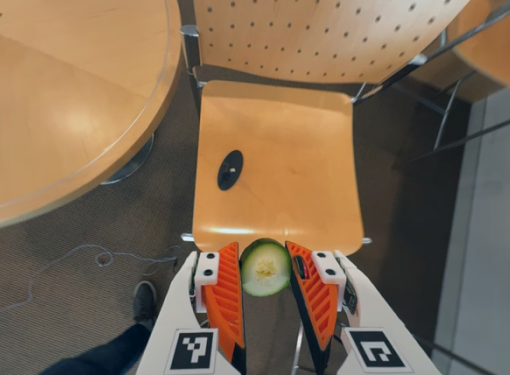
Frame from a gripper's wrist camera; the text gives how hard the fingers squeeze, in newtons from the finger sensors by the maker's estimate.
{"total": 6.3, "left": 6.1, "right": 6.4}